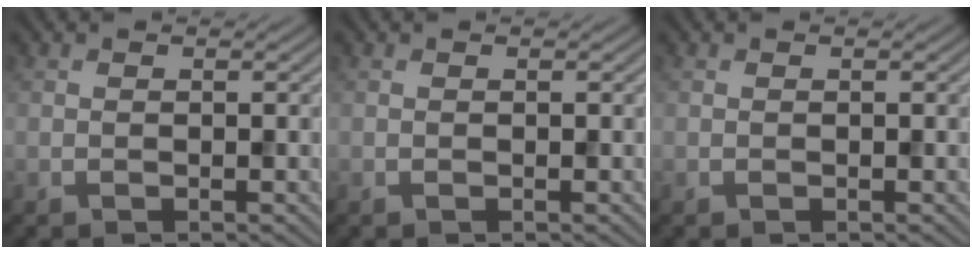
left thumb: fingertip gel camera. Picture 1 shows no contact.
{"total": 0.0}
{"total": 0.0}